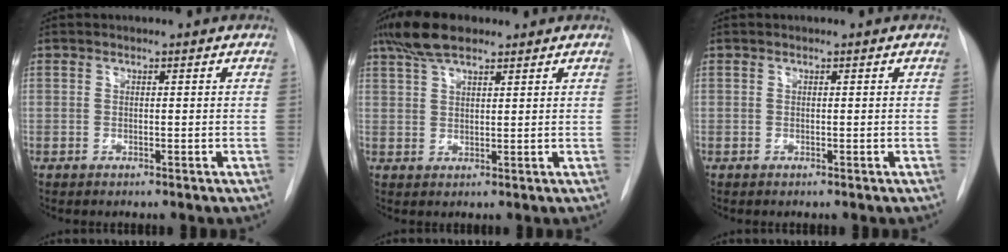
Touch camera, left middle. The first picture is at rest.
{"total": 6.7, "force": [5.0, 1.9, 4.1], "torque": [-0.085, 0.018, 0.093]}
{"total": 0.0}